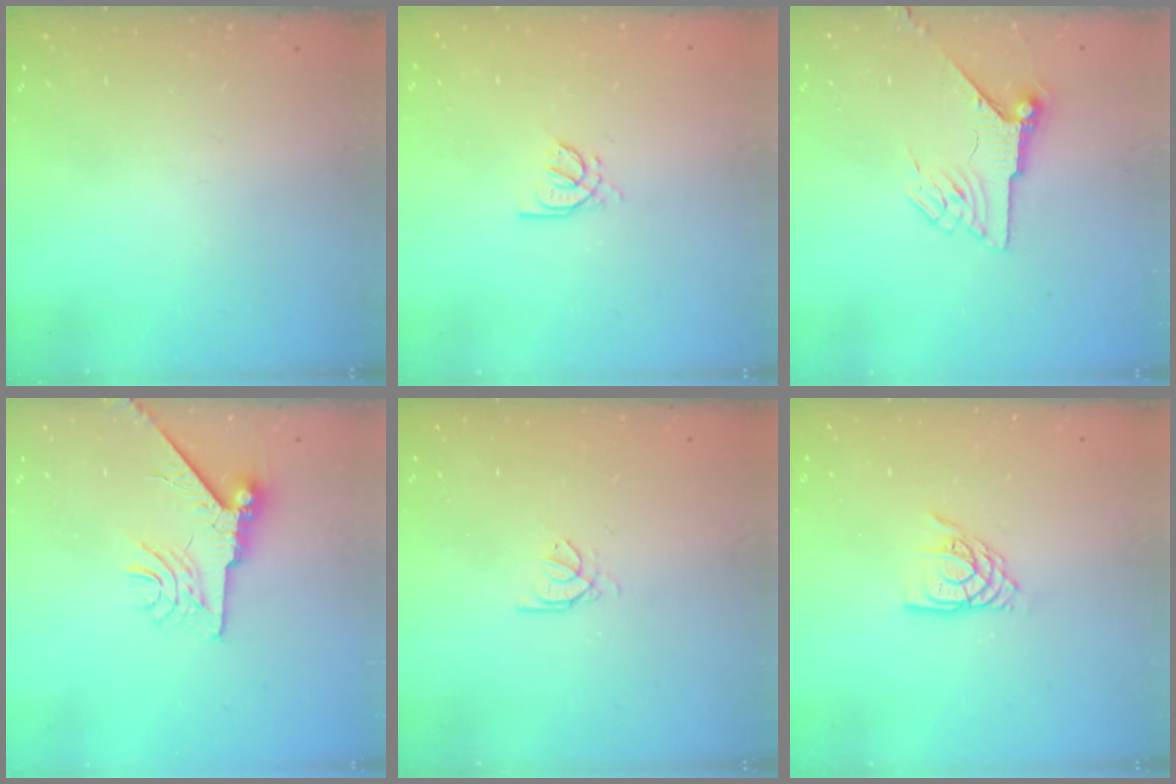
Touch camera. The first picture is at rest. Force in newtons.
{"total": 2.4, "press": 2.4, "slide": 0.6}
{"total": 6.7, "press": 6.7, "slide": 1.0}
{"total": 11.5, "press": 11.4, "slide": 1.2}
{"total": 0.7, "press": 0.6, "slide": 0.4}
{"total": 7.9, "press": 7.9, "slide": 0.6}